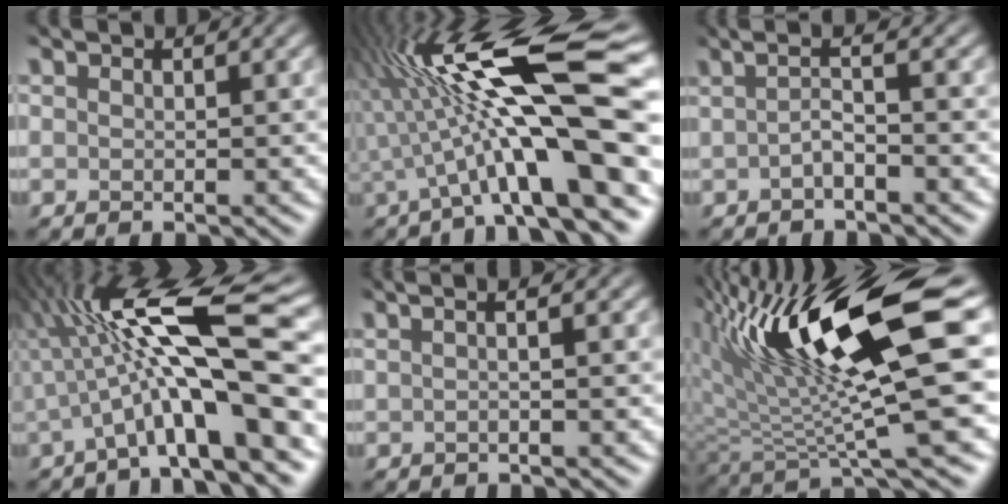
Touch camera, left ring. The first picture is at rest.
{"total": 13.5, "force": [-1.2, 2.6, 13.2], "torque": [-0.215, 0.029, -0.024]}
{"total": 2.4, "force": [-0.9, 0.3, 2.2], "torque": [-0.030, 0.002, -0.028]}
{"total": 10.8, "force": [-1.1, 2.3, 10.6], "torque": [-0.167, 0.016, -0.026]}
{"total": 4.6, "force": [2.2, 2.0, 3.5], "torque": [-0.016, 0.044, -0.011]}
{"total": 12.2, "force": [3.2, 2.5, 11.5], "torque": [-0.191, -0.008, 0.058]}